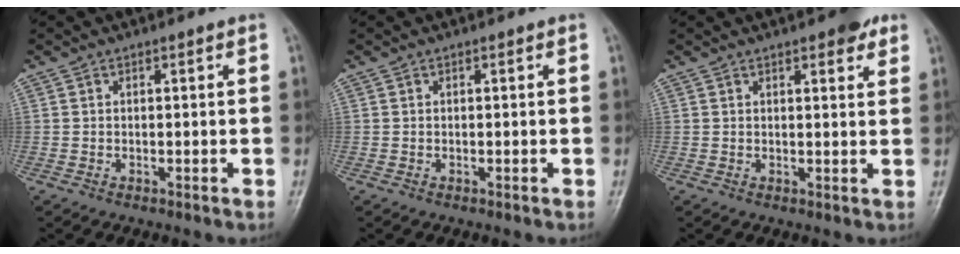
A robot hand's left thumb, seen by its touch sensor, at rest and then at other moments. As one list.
[{"total": 0.0}, {"total": 5.2, "force": [3.2, 1.8, 3.7], "torque": [-0.035, -0.010, 0.035]}]